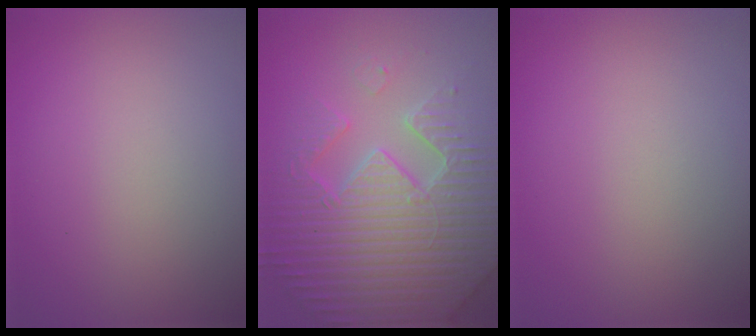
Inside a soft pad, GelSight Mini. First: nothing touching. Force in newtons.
{"total": 7.7, "press": 7.4, "slide": 1.9}
{"total": 0.0}